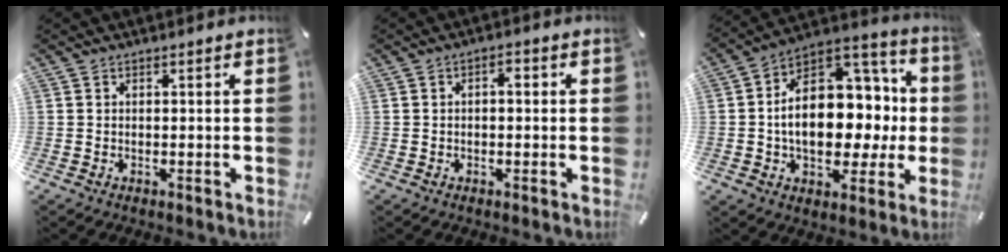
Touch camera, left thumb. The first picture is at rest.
{"total": 1.9, "force": [0.0, 1.0, 1.6], "torque": [-0.033, 0.007, -0.002]}
{"total": 19.2, "force": [-0.5, 13.5, 13.6], "torque": [-0.204, -0.010, -0.002]}